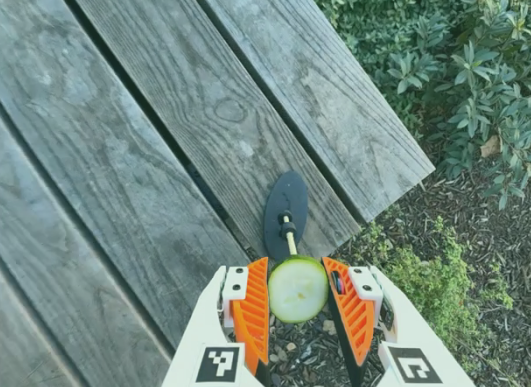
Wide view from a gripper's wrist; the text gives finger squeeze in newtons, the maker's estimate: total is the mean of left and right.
{"total": 10.7, "left": 10.9, "right": 10.4}